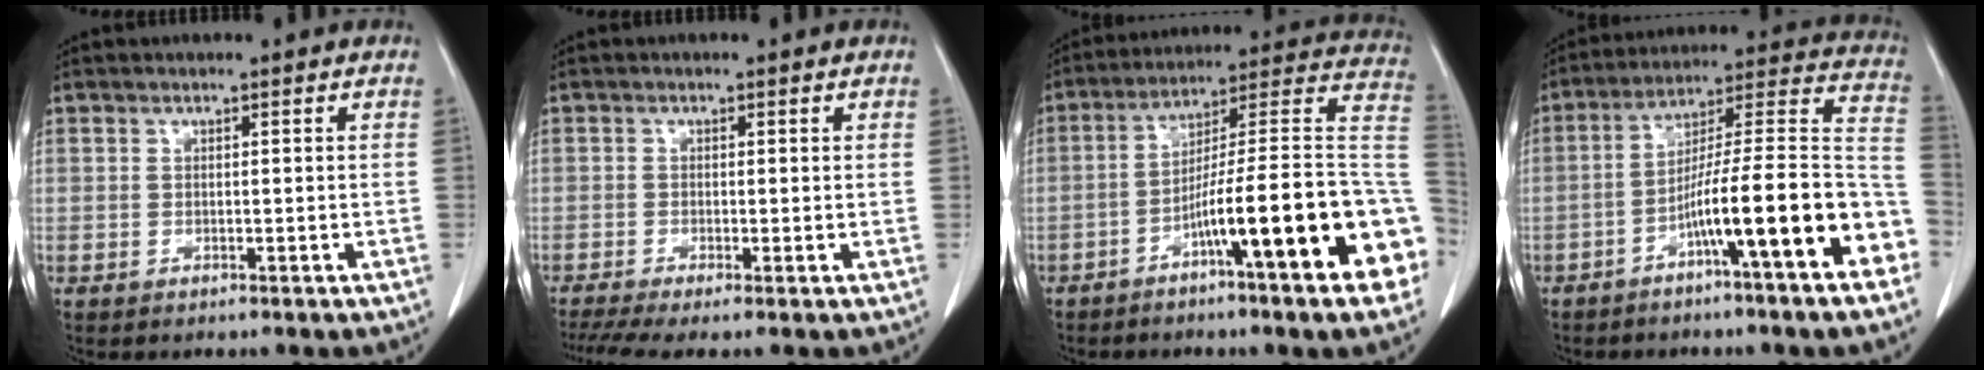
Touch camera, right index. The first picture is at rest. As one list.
[{"total": 4.9, "force": [-2.8, 1.1, 3.9], "torque": [-0.073, -0.006, -0.051]}, {"total": 21.7, "force": [-8.0, 1.0, 20.2], "torque": [-0.215, 0.020, -0.122]}, {"total": 18.0, "force": [-7.7, 0.5, 16.3], "torque": [-0.211, 0.025, -0.122]}]